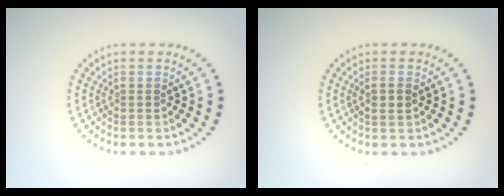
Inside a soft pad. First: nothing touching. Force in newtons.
{"total": 1.1, "press": 1.1, "slide": 0.4}